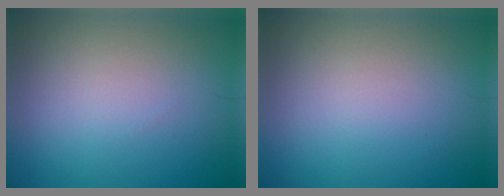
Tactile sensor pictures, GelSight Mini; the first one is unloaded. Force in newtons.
{"total": 0.0}